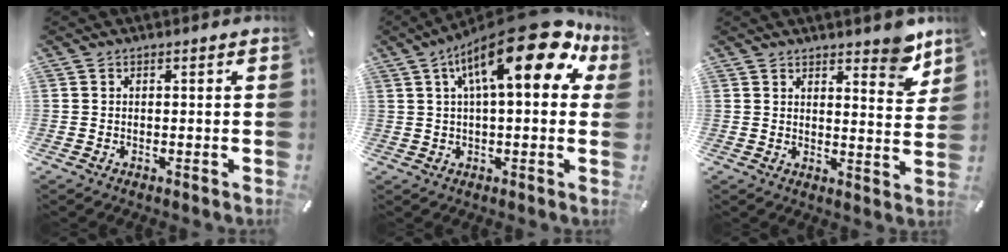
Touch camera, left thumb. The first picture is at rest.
{"total": 20.8, "force": [8.6, 7.3, 17.4], "torque": [-0.275, -0.046, 0.128]}
{"total": 7.0, "force": [5.8, 2.6, 2.8], "torque": [-0.015, -0.045, 0.098]}